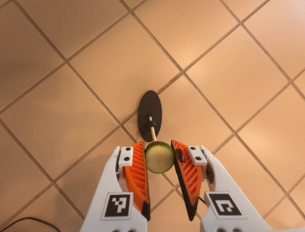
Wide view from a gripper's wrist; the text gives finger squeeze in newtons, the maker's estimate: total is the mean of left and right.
{"total": 7.3, "left": 7.1, "right": 7.4}